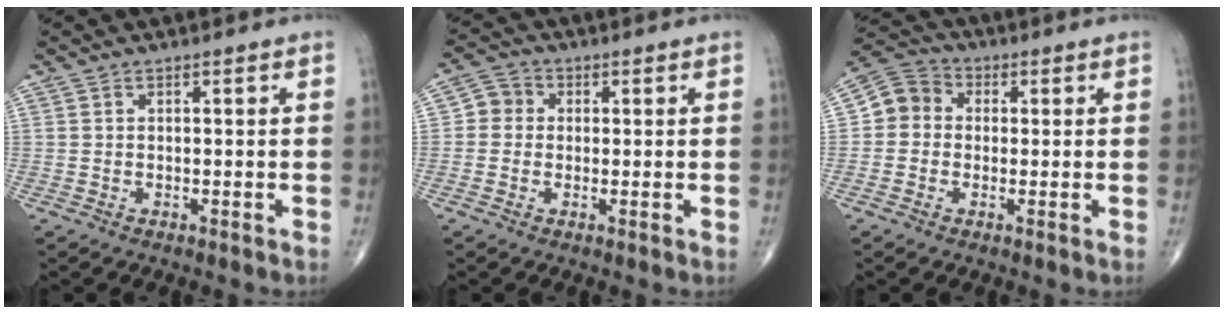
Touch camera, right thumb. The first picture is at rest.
{"total": 4.0, "force": [0.1, 3.8, 1.4], "torque": [-0.006, 0.008, -0.009]}
{"total": 6.5, "force": [0.1, 5.8, 2.8], "torque": [-0.033, 0.021, -0.013]}